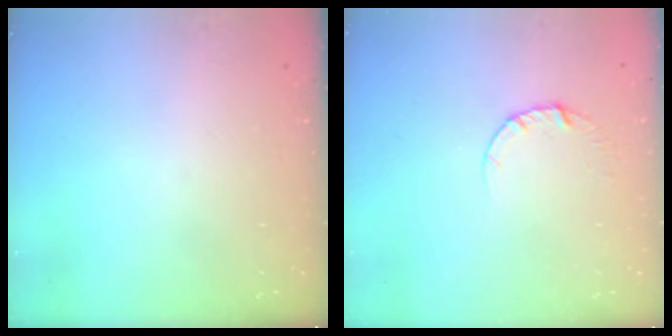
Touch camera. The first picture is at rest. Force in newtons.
{"total": 4.1, "press": 4.1, "slide": 0.4}